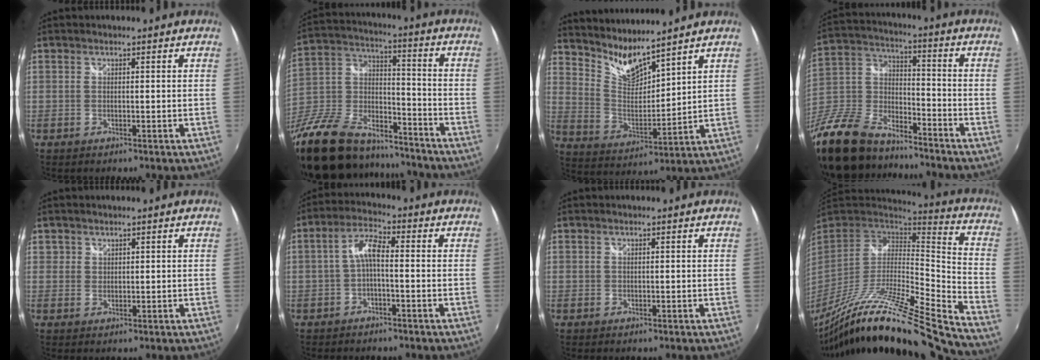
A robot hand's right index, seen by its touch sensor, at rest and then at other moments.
{"total": 30.2, "force": [-21.6, 14.2, 15.6], "torque": [-0.359, 0.004, -0.349]}
{"total": 8.5, "force": [7.9, 0.5, 3.0], "torque": [-0.059, -0.022, 0.160]}
{"total": 24.1, "force": [-17.1, 11.4, 12.6], "torque": [-0.312, -0.017, -0.306]}
{"total": 1.3, "force": [0.8, 1.0, 0.0], "torque": [0.004, 0.003, 0.013]}
{"total": 4.6, "force": [-1.2, 1.4, 4.2], "torque": [-0.090, 0.013, -0.024]}
{"total": 0.0}
{"total": 28.2, "force": [-21.4, 0.4, 18.4], "torque": [-0.286, -0.061, -0.363]}